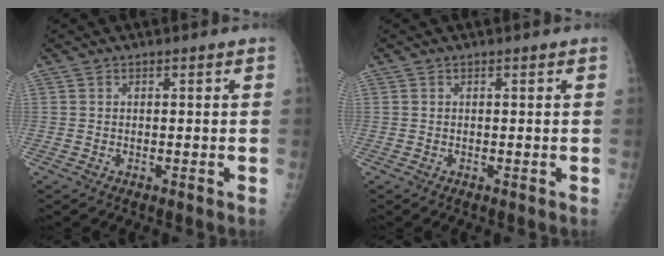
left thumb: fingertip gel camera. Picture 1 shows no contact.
{"total": 0.8, "force": [0.7, 0.0, 0.3], "torque": [-0.002, 0.005, 0.011]}